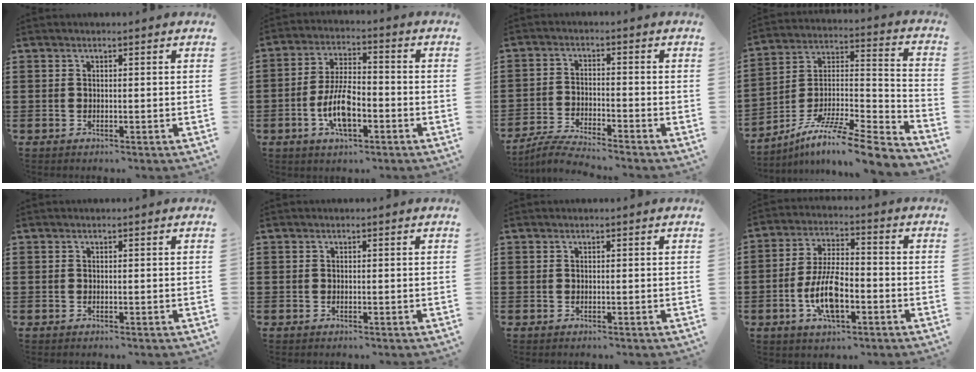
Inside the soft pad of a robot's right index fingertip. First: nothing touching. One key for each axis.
{"total": 8.6, "fx": -2.8, "fy": 3.5, "fz": 7.3, "tx": -0.161, "ty": -0.003, "tz": -0.057}
{"total": 4.4, "fx": -4.3, "fy": -0.3, "fz": 1.1, "tx": -0.033, "ty": -0.009, "tz": -0.088}
{"total": 9.8, "fx": -7.6, "fy": 1.1, "fz": 6.0, "tx": -0.107, "ty": 0.005, "tz": -0.149}
{"total": 0.0}
{"total": 0.0}
{"total": 0.0}
{"total": 9.6, "fx": -3.0, "fy": 3.9, "fz": 8.3, "tx": -0.184, "ty": -0.007, "tz": -0.059}